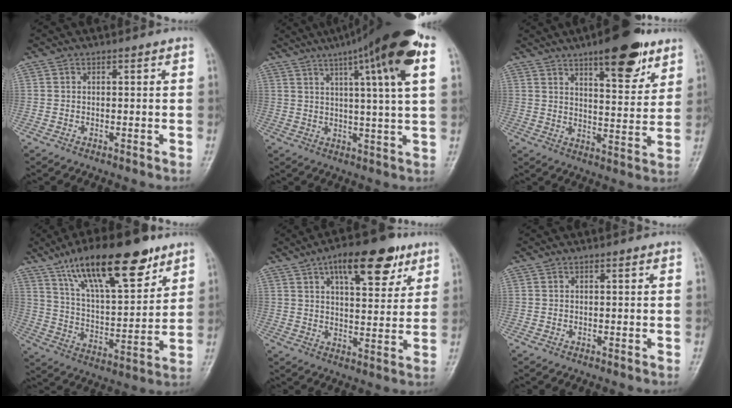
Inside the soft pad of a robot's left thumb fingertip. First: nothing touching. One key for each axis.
{"total": 19.8, "fx": 10.0, "fy": 2.0, "fz": 17.0, "tx": -0.253, "ty": -0.003, "tz": 0.135}
{"total": 14.2, "fx": 8.9, "fy": 4.7, "fz": 10.0, "tx": -0.107, "ty": -0.047, "tz": 0.128}
{"total": 21.5, "fx": 13.2, "fy": 7.5, "fz": 15.3, "tx": -0.222, "ty": -0.043, "tz": 0.230}
{"total": 14.3, "fx": 7.7, "fy": 6.0, "fz": 10.4, "tx": -0.118, "ty": -0.020, "tz": 0.114}
{"total": 0.0}